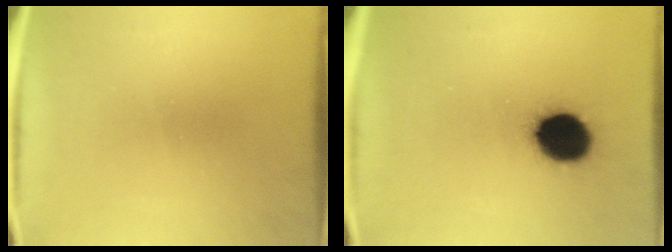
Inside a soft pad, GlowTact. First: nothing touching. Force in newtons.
{"total": 14.3}